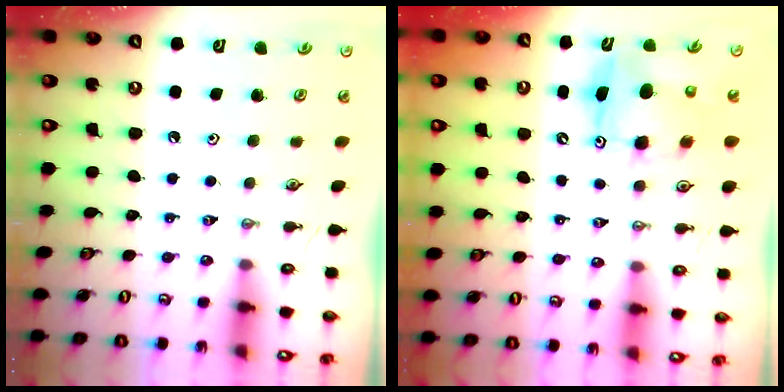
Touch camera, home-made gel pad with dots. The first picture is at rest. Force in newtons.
{"total": 8.7, "press": 8.6, "slide": 1.7}